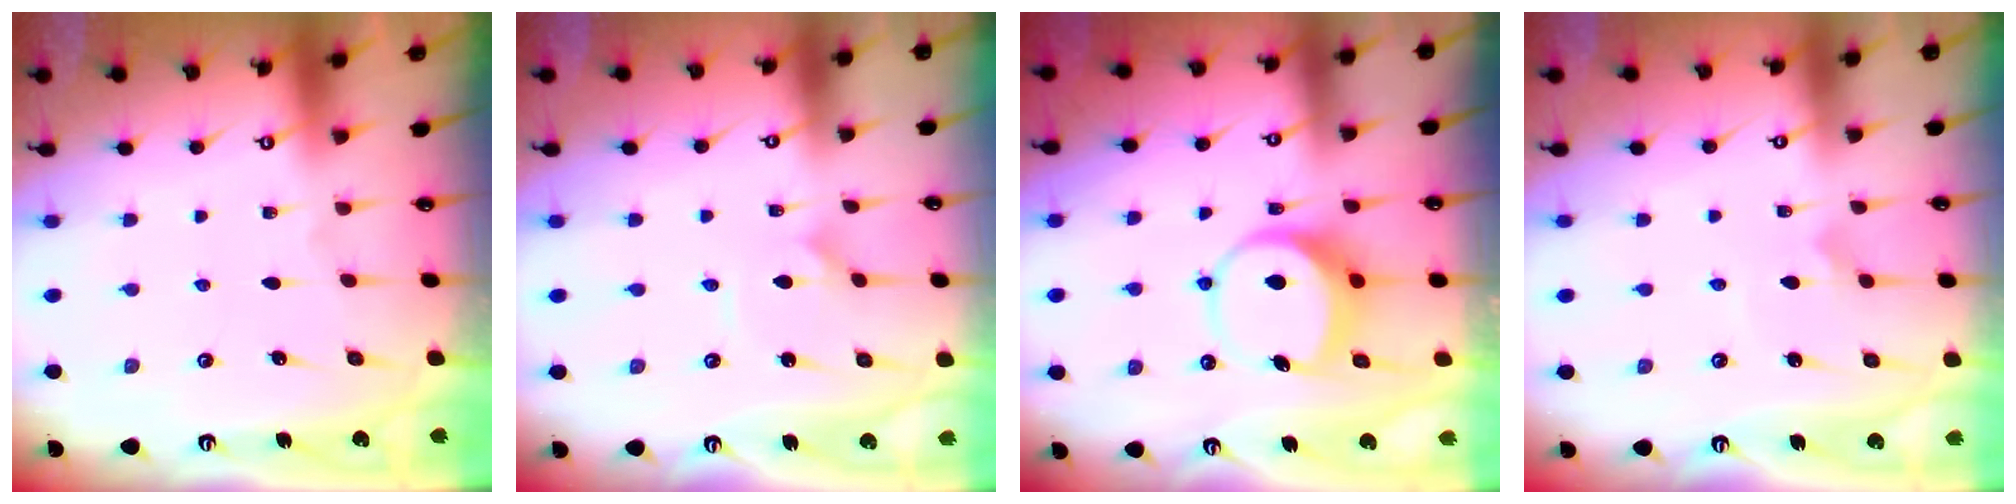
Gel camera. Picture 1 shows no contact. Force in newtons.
{"total": 1.5, "press": 1.5, "slide": 0.0}
{"total": 9.4, "press": 9.3, "slide": 1.4}
{"total": 3.0, "press": 3.0, "slide": 0.2}